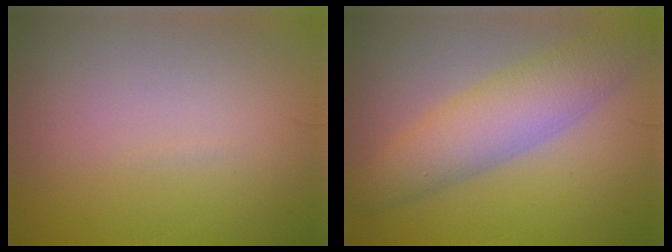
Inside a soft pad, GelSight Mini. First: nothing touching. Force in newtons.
{"total": 5.6, "press": 5.6, "slide": 0.2}